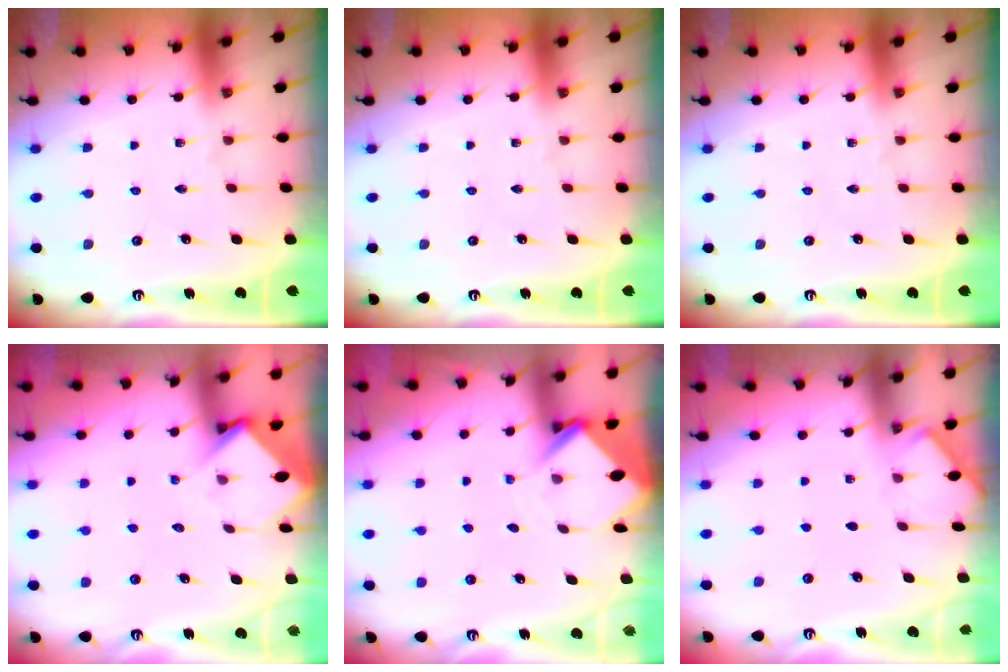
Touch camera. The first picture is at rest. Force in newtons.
{"total": 0.0}
{"total": 0.0}
{"total": 3.7, "press": 3.7, "slide": 0.2}
{"total": 3.7, "press": 3.7, "slide": 0.2}
{"total": 2.0, "press": 1.9, "slide": 0.3}